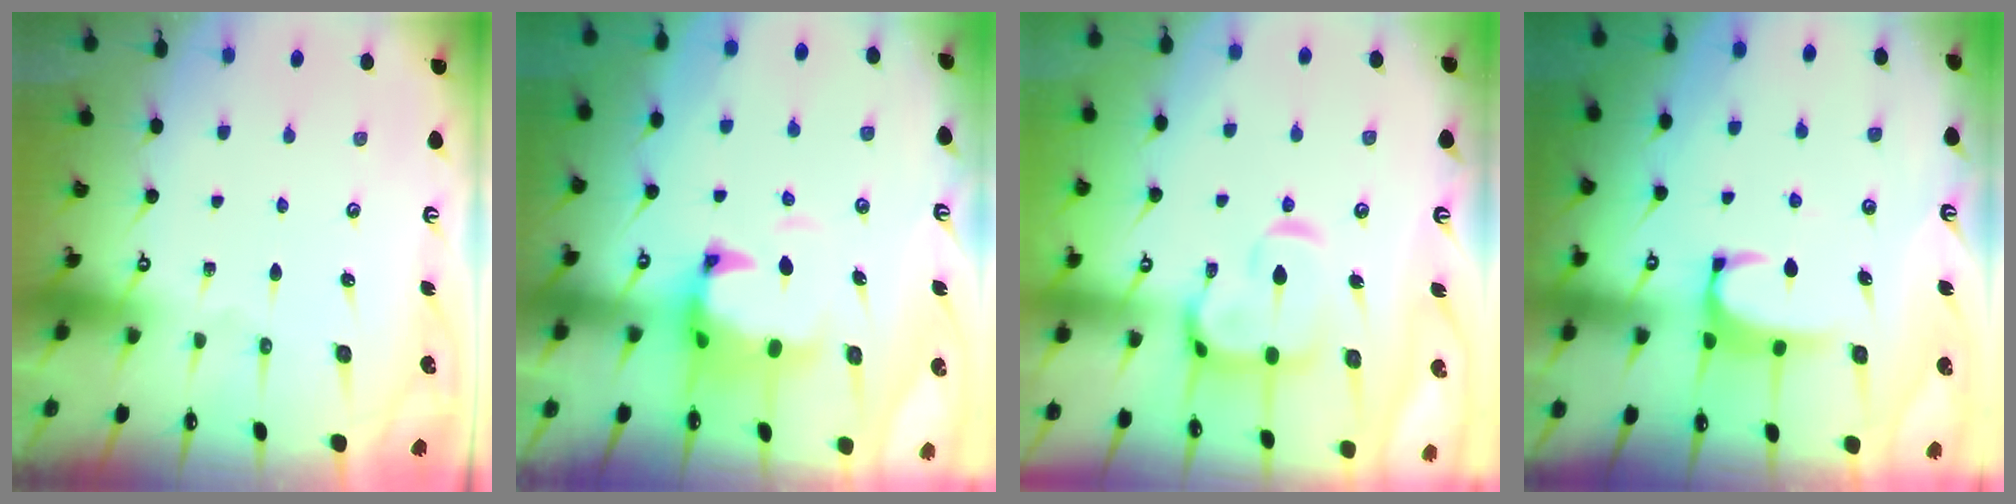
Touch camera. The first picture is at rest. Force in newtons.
{"total": 3.5, "press": 3.3, "slide": 1.2}
{"total": 7.3, "press": 7.2, "slide": 1.6}
{"total": 1.8, "press": 1.8, "slide": 0.4}